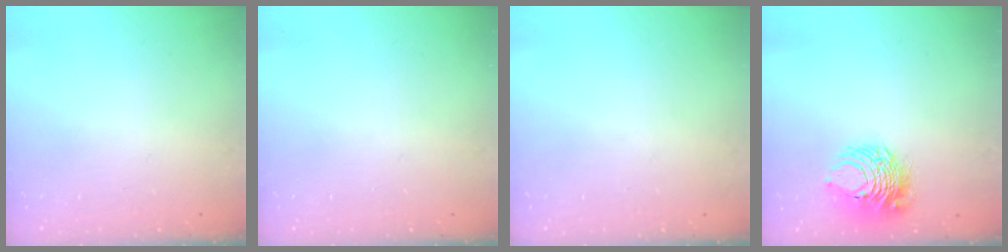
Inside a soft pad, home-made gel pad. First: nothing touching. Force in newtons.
{"total": 0.0}
{"total": 0.0}
{"total": 8.4, "press": 8.4, "slide": 0.4}